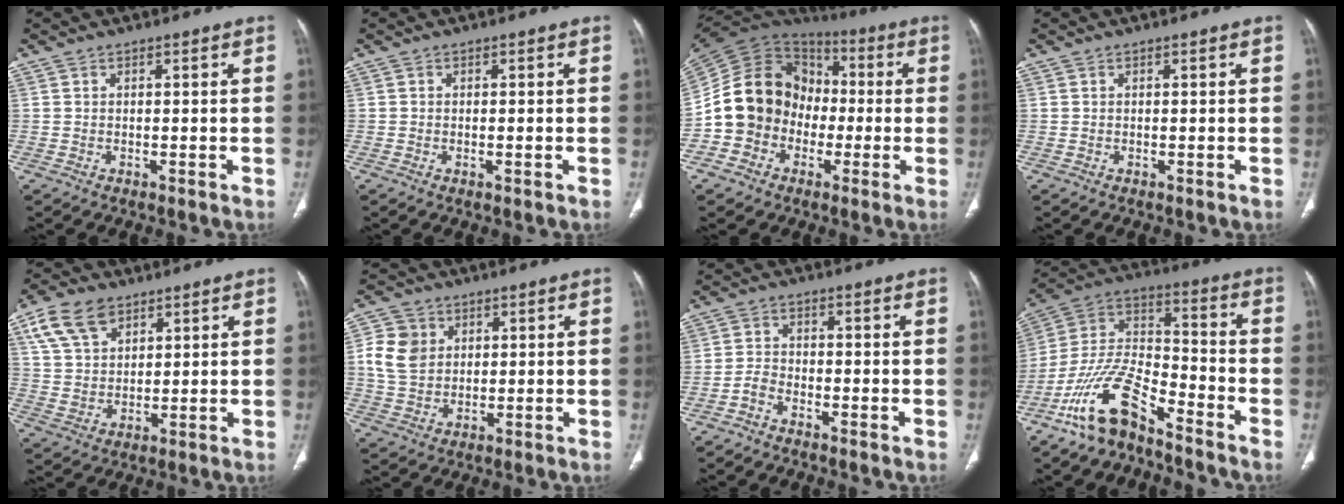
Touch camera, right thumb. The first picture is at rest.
{"total": 0.7, "force": [-0.2, 0.1, 0.6], "torque": [-0.012, -0.003, -0.003]}
{"total": 16.2, "force": [-3.3, 14.2, 7.2], "torque": [-0.101, 0.051, -0.065]}
{"total": 0.0}
{"total": 10.5, "force": [5.9, 6.6, 5.7], "torque": [-0.093, -0.014, 0.120]}
{"total": 8.1, "force": [2.0, 6.7, 4.2], "torque": [-0.062, -0.003, 0.042]}
{"total": 2.4, "force": [-1.9, 1.0, 1.1], "torque": [-0.025, 0.014, -0.039]}
{"total": 14.2, "force": [-10.2, 4.8, 8.6], "torque": [-0.164, 0.079, -0.200]}